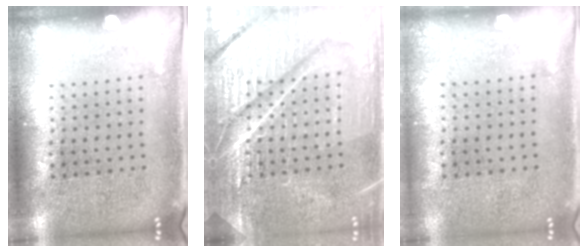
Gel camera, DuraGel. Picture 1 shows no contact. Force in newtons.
{"total": 7.4, "press": 7.4, "slide": 1.0}
{"total": 0.0}